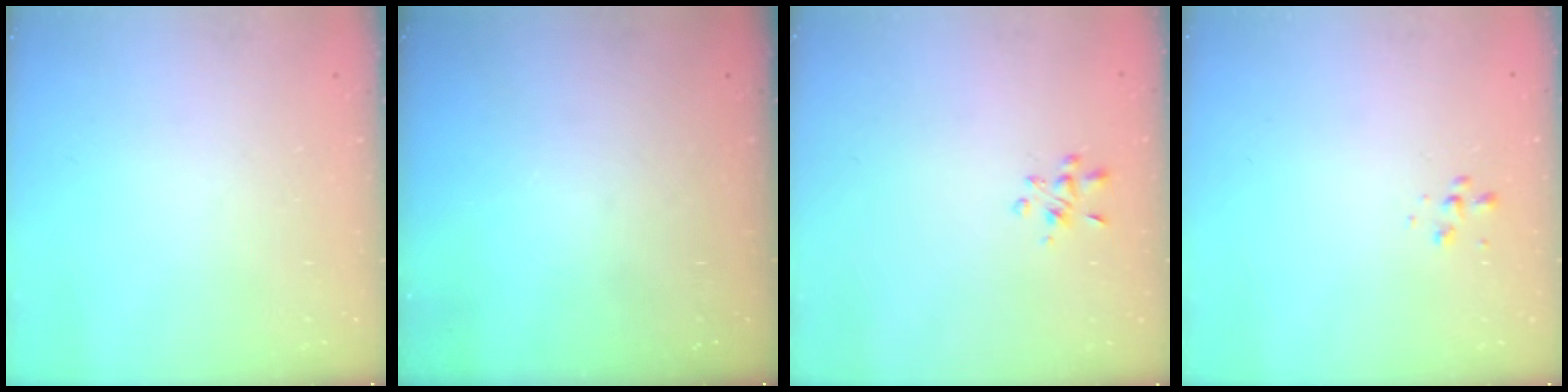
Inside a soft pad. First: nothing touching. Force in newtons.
{"total": 0.0}
{"total": 3.4, "press": 3.2, "slide": 1.1}
{"total": 0.5, "press": 0.5, "slide": 0.0}